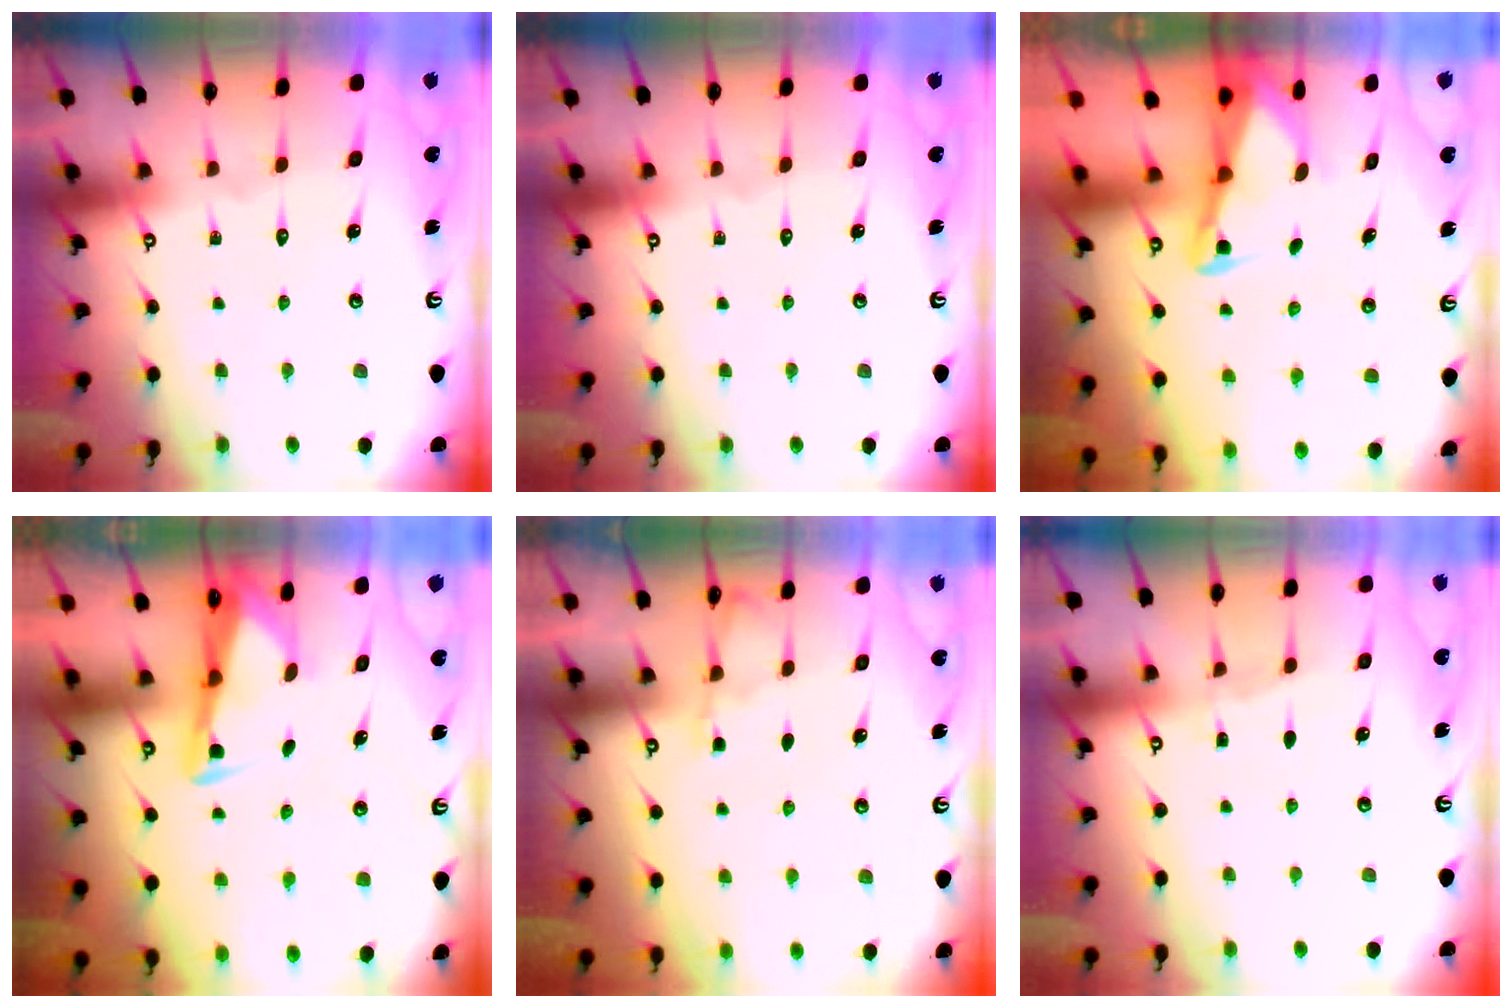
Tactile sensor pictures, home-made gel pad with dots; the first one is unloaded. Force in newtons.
{"total": 0.0}
{"total": 2.3, "press": 2.3, "slide": 0.3}
{"total": 3.3, "press": 3.2, "slide": 0.6}
{"total": 2.6, "press": 2.5, "slide": 0.4}
{"total": 2.9, "press": 2.9, "slide": 0.4}